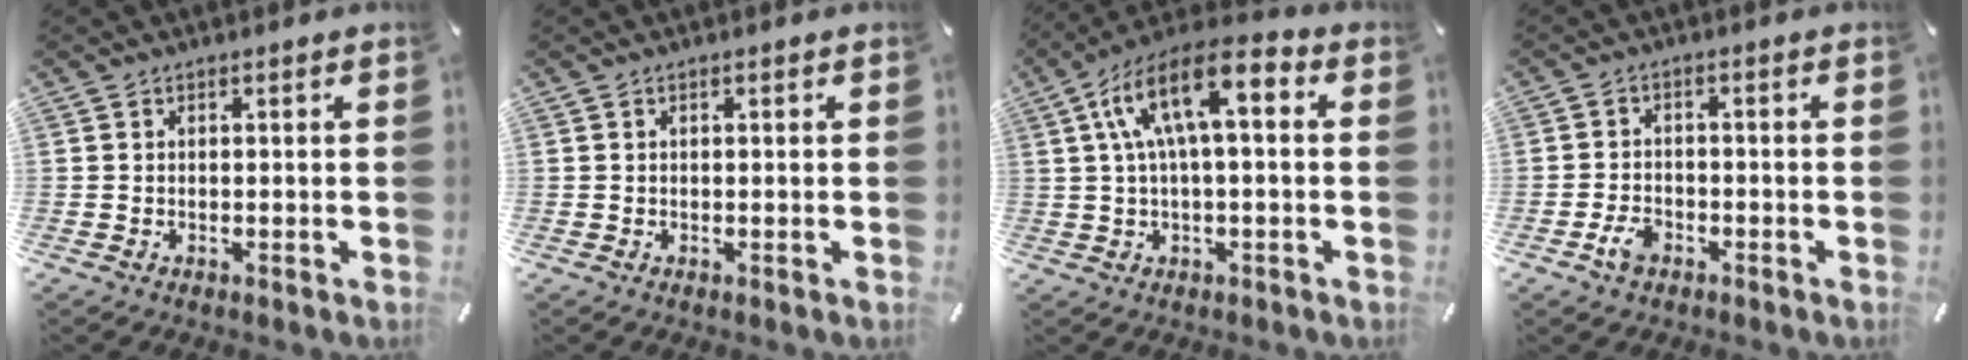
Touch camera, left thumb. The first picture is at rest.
{"total": 0.0}
{"total": 13.4, "force": [3.5, 5.0, 11.9], "torque": [-0.230, -0.009, 0.061]}
{"total": 4.0, "force": [-2.2, 2.5, 2.2], "torque": [-0.056, 0.005, -0.044]}